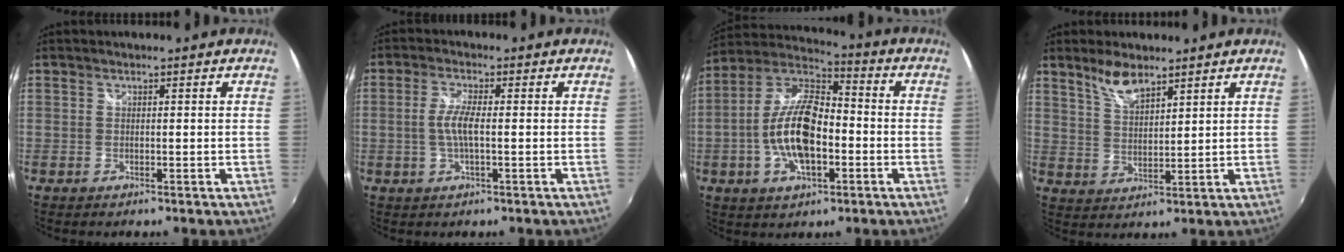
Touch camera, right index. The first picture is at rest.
{"total": 4.3, "force": [-0.4, 0.8, 4.2], "torque": [-0.086, 0.001, -0.007]}
{"total": 15.3, "force": [-3.2, 7.0, 13.2], "torque": [-0.268, 0.007, -0.063]}
{"total": 6.0, "force": [4.6, 1.9, 3.3], "torque": [-0.061, 0.002, 0.092]}